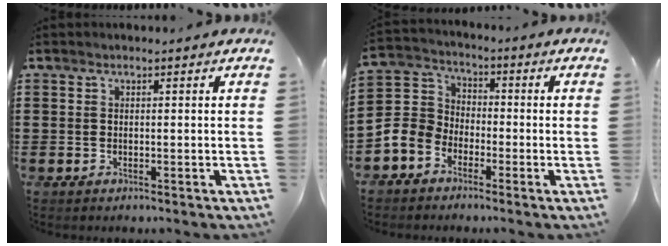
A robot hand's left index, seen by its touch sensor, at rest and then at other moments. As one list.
[{"total": 5.8, "force": [-3.2, 4.5, 1.6], "torque": [-0.072, 0.009, -0.073]}]